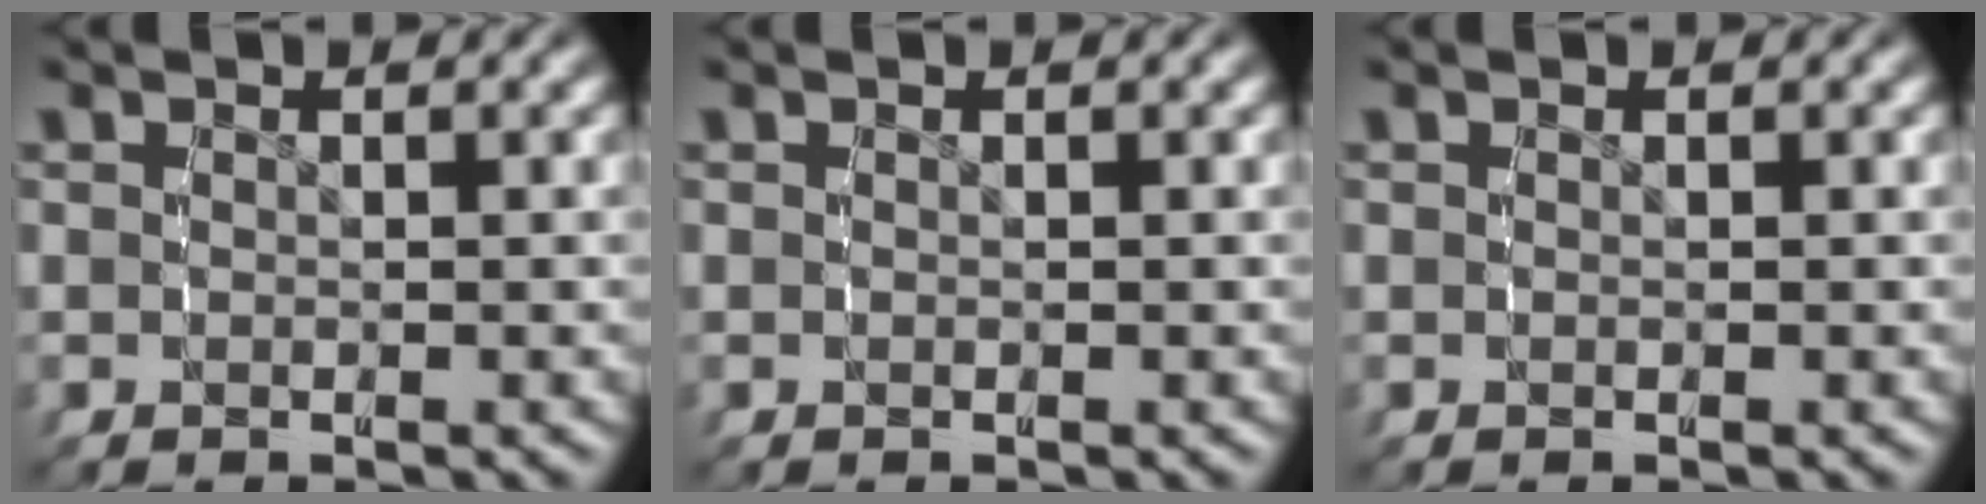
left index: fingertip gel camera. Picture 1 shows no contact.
{"total": 0.0}
{"total": 0.0}